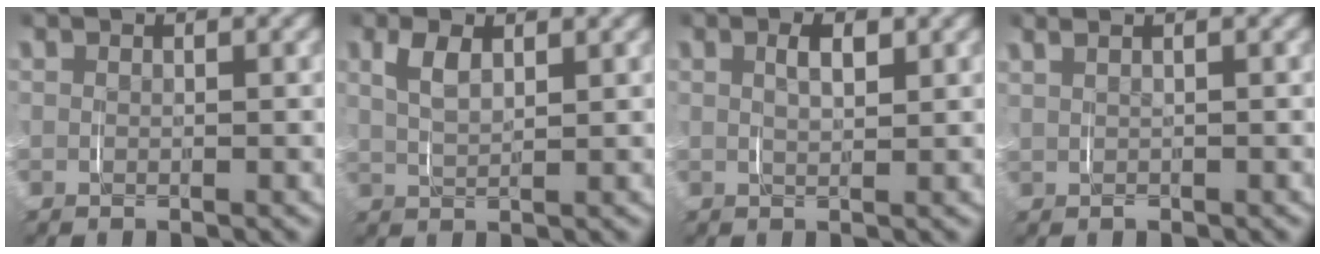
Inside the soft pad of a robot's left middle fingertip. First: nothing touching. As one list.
[{"total": 2.6, "force": [1.3, 1.0, 2.0], "torque": [-0.042, -0.001, 0.027]}, {"total": 2.0, "force": [0.8, 0.7, 1.7], "torque": [-0.024, 0.001, 0.014]}, {"total": 1.7, "force": [0.9, 0.8, 1.2], "torque": [-0.015, 0.006, 0.016]}]